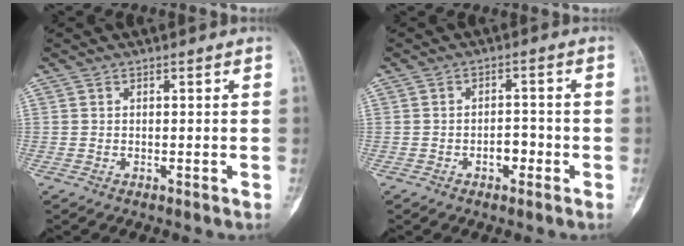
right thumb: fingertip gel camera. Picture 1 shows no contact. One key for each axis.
{"total": 3.1, "fx": -1.3, "fy": 1.9, "fz": 2.1, "tx": -0.020, "ty": 0.015, "tz": -0.020}